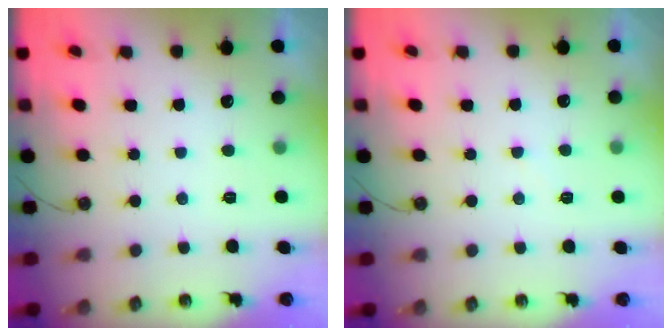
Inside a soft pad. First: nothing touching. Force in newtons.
{"total": 3.9, "press": 3.9, "slide": 0.5}